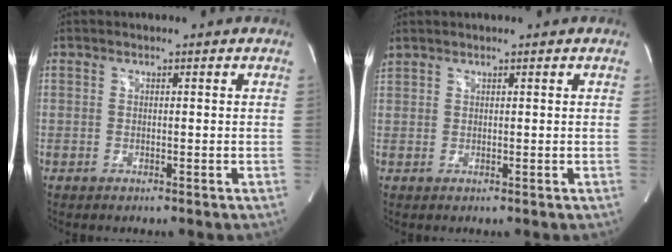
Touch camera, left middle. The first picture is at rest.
{"total": 1.7, "force": [1.6, 0.0, 0.6], "torque": [-0.021, 0.026, 0.036]}